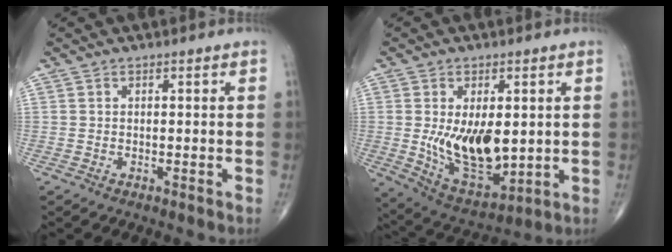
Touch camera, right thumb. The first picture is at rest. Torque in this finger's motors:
{"motor_torque": [0.34, 0.35, 1.09, 0.44, 0.13]}